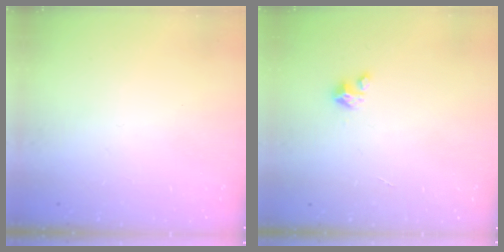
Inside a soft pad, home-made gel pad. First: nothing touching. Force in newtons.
{"total": 3.2, "press": 3.2, "slide": 0.3}